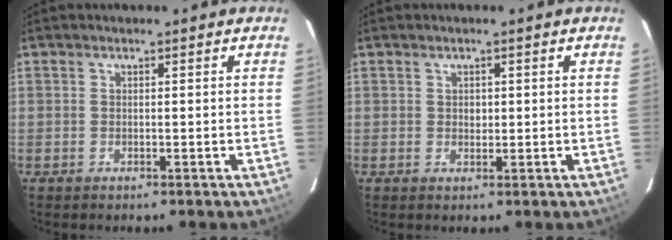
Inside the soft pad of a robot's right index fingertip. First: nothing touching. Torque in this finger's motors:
{"motor_torque": [0.06, 0.03, 0.13, 0.01]}